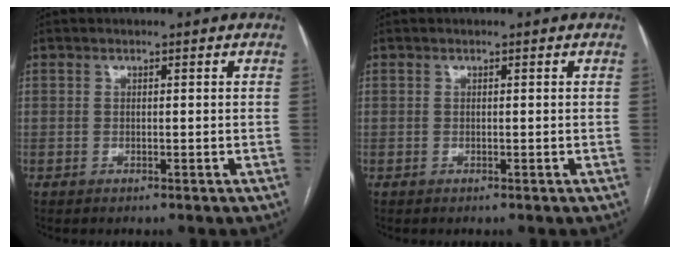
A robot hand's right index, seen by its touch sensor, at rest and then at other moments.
{"total": 0.0}